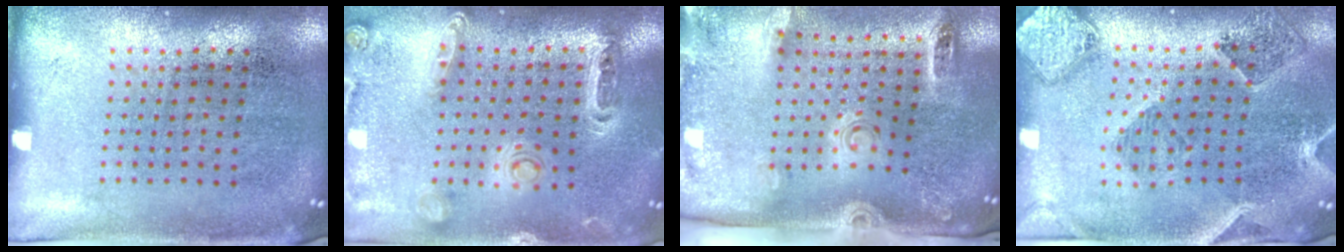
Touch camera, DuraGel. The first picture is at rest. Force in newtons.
{"total": 1.4, "press": 1.3, "slide": 0.4}
{"total": 2.8, "press": 1.9, "slide": 2.1}
{"total": 1.6, "press": 1.5, "slide": 0.4}